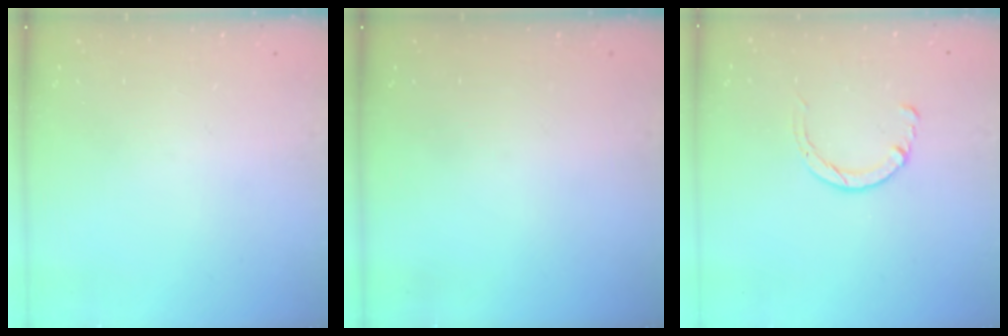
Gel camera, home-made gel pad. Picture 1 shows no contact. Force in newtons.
{"total": 0.0}
{"total": 2.9, "press": 2.8, "slide": 0.4}